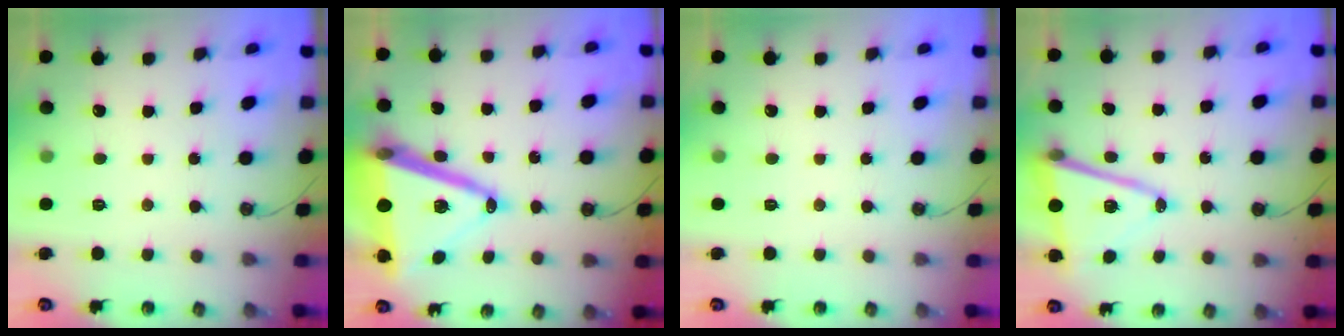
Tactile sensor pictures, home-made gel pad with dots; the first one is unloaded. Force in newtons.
{"total": 22.0, "press": 21.7, "slide": 3.7}
{"total": 0.0}
{"total": 13.3, "press": 12.7, "slide": 3.9}